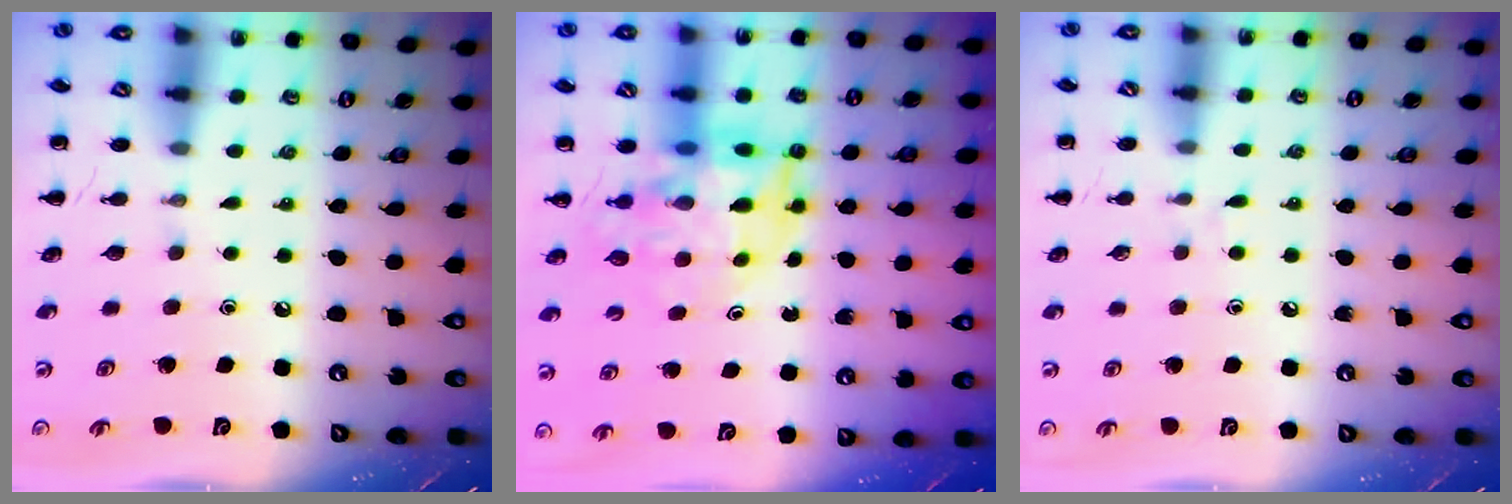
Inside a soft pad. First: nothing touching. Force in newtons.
{"total": 9.8, "press": 9.3, "slide": 3.1}
{"total": 2.8, "press": 2.4, "slide": 1.4}